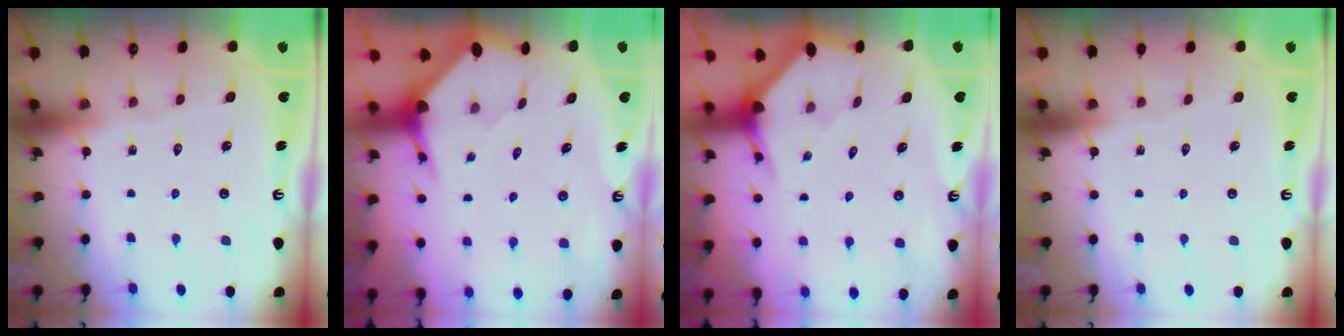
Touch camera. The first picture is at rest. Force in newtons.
{"total": 3.5, "press": 3.5, "slide": 0.5}
{"total": 2.9, "press": 2.9, "slide": 0.3}
{"total": 0.0}